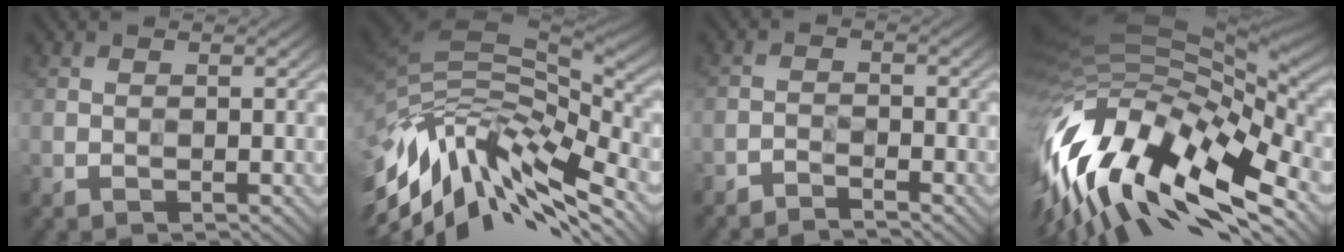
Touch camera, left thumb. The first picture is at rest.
{"total": 15.0, "force": [-9.0, 5.2, 10.8], "torque": [-0.232, 0.004, -0.170]}
{"total": 1.9, "force": [-1.8, -0.5, -0.3], "torque": [0.009, 0.003, -0.042]}
{"total": 17.0, "force": [-7.6, 6.9, 13.5], "torque": [-0.300, -0.028, -0.127]}